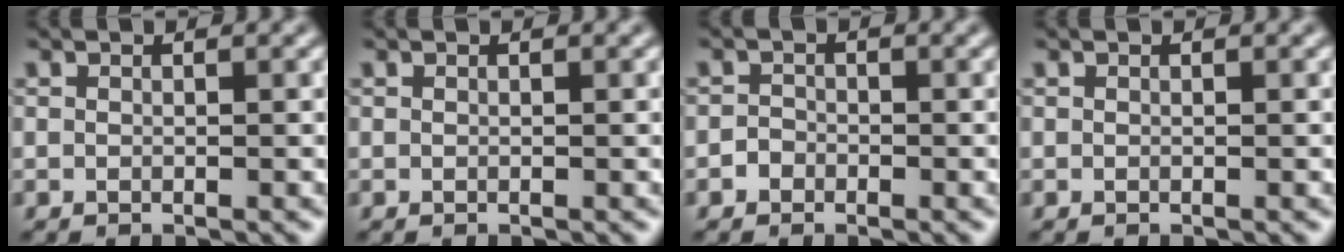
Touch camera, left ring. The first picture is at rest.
{"total": 0.0}
{"total": 1.0, "force": [-0.6, 0.9, 0.2], "torque": [0.001, 0.002, -0.012]}
{"total": 0.0}